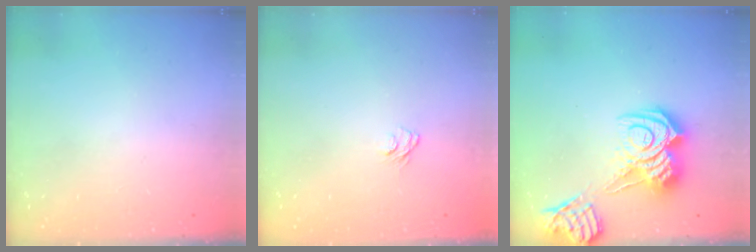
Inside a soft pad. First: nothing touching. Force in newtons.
{"total": 7.4, "press": 7.3, "slide": 1.2}
{"total": 15.0, "press": 14.9, "slide": 1.8}